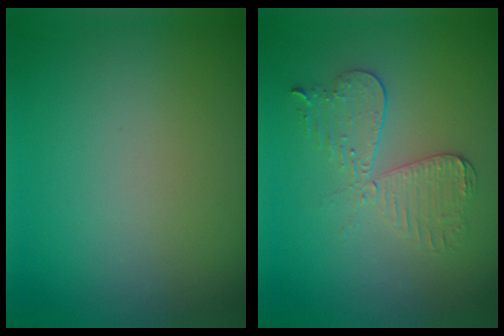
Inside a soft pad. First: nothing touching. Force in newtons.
{"total": 3.6, "press": 3.1, "slide": 1.9}